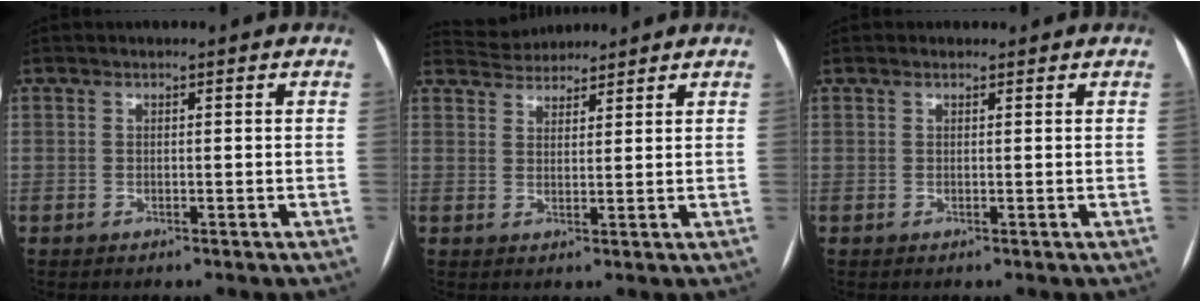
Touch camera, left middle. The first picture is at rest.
{"total": 5.0, "force": [4.8, 1.3, 0.3], "torque": [-0.008, 0.026, 0.080]}
{"total": 0.8, "force": [0.6, 0.5, 0.2], "torque": [-0.014, 0.011, 0.010]}